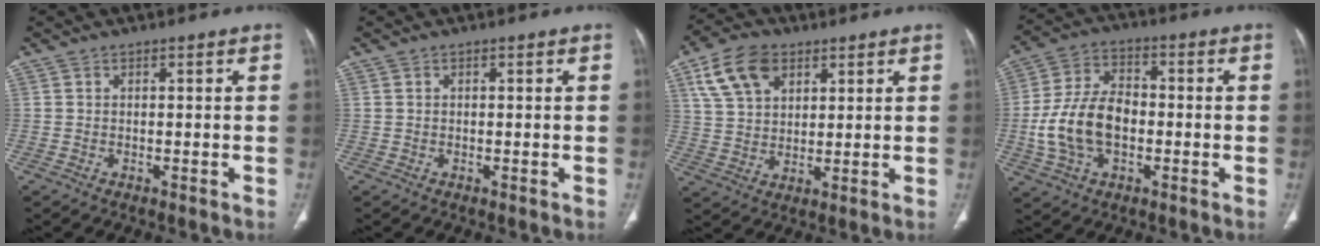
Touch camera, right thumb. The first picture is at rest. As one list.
[{"total": 0.0}, {"total": 11.2, "force": [5.4, 7.1, 6.7], "torque": [-0.110, -0.007, 0.104]}, {"total": 13.5, "force": [-2.1, 8.6, 10.2], "torque": [-0.197, 0.025, -0.040]}]